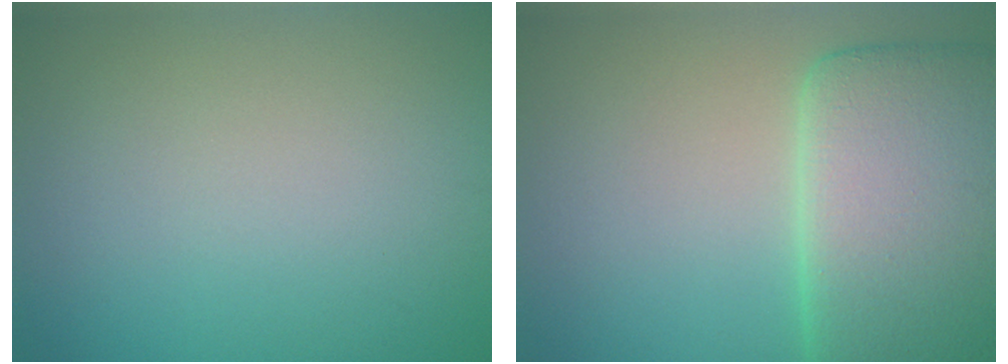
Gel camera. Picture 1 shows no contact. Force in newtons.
{"total": 11.4, "press": 11.4, "slide": 0.5}